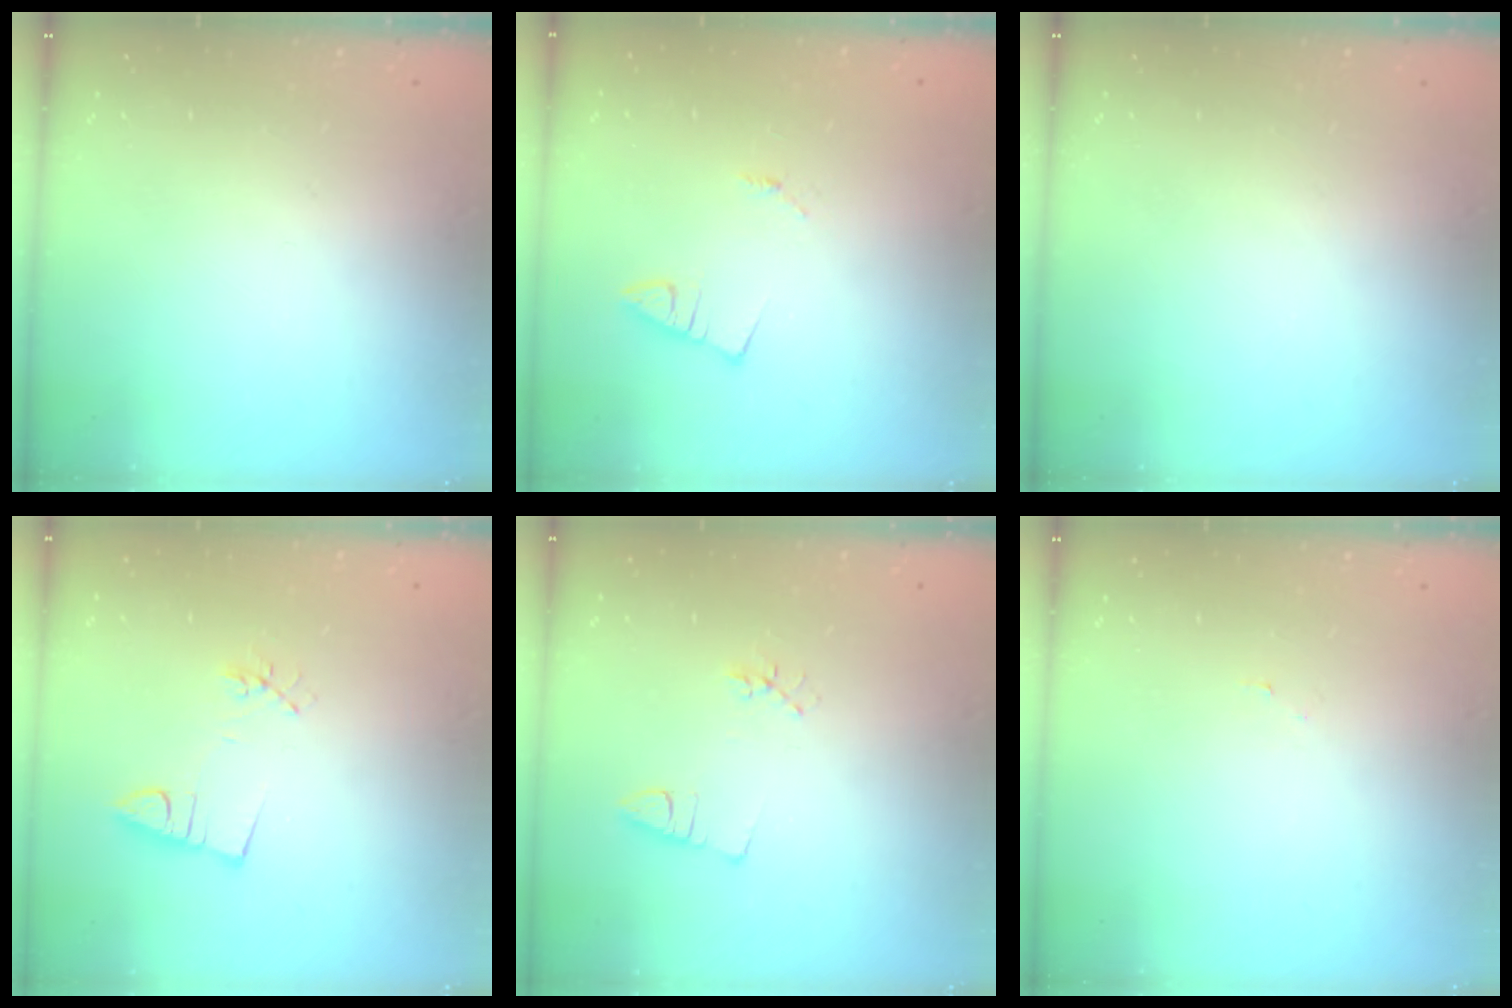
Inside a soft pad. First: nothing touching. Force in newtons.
{"total": 1.2, "press": 1.2, "slide": 0.1}
{"total": 0.0}
{"total": 3.1, "press": 1.6, "slide": 2.7}
{"total": 2.3, "press": 1.7, "slide": 1.5}
{"total": 2.2, "press": 2.2, "slide": 0.2}